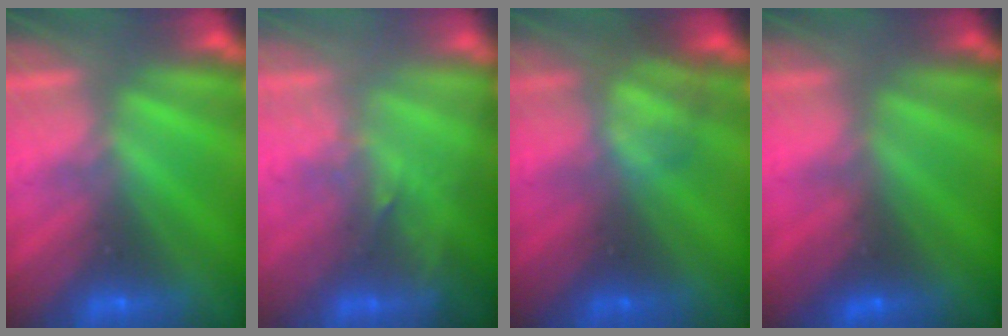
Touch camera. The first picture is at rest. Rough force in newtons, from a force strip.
{"total": 2.7}
{"total": 2.3}
{"total": 4.6}